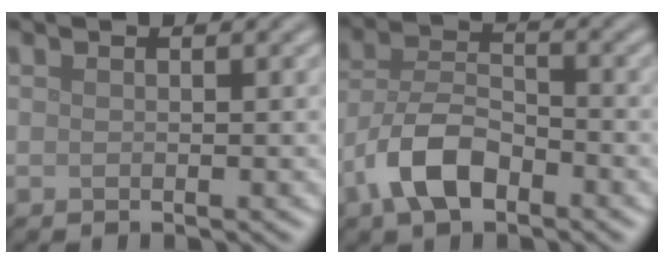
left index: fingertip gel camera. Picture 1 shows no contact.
{"total": 5.8, "force": [-3.1, 3.0, 3.9], "torque": [-0.073, 0.006, -0.068]}